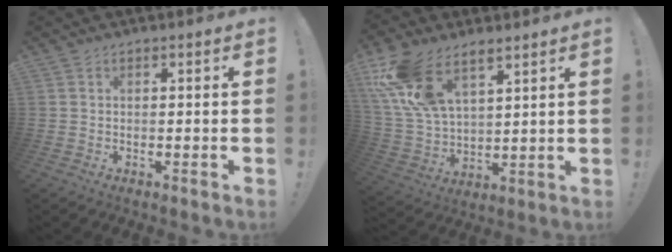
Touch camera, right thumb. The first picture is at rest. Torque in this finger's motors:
{"motor_torque": [1.87, 3.13, 0.69, -0.12, 0.61]}